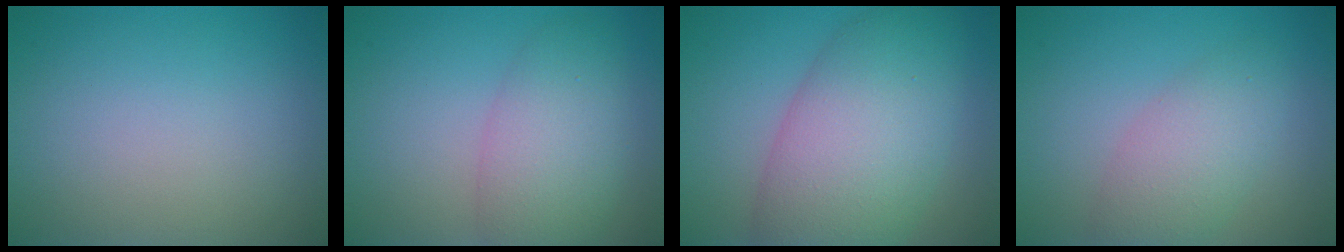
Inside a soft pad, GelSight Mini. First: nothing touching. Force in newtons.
{"total": 5.4, "press": 5.4, "slide": 0.3}
{"total": 10.3, "press": 10.3, "slide": 0.2}
{"total": 4.0, "press": 4.0, "slide": 0.1}